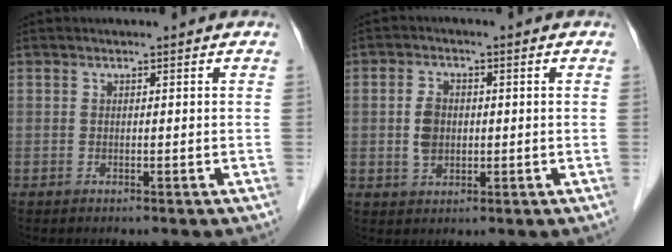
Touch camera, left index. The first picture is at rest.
{"total": 4.2, "force": [0.0, 2.9, 3.0], "torque": [-0.067, 0.006, 0.003]}